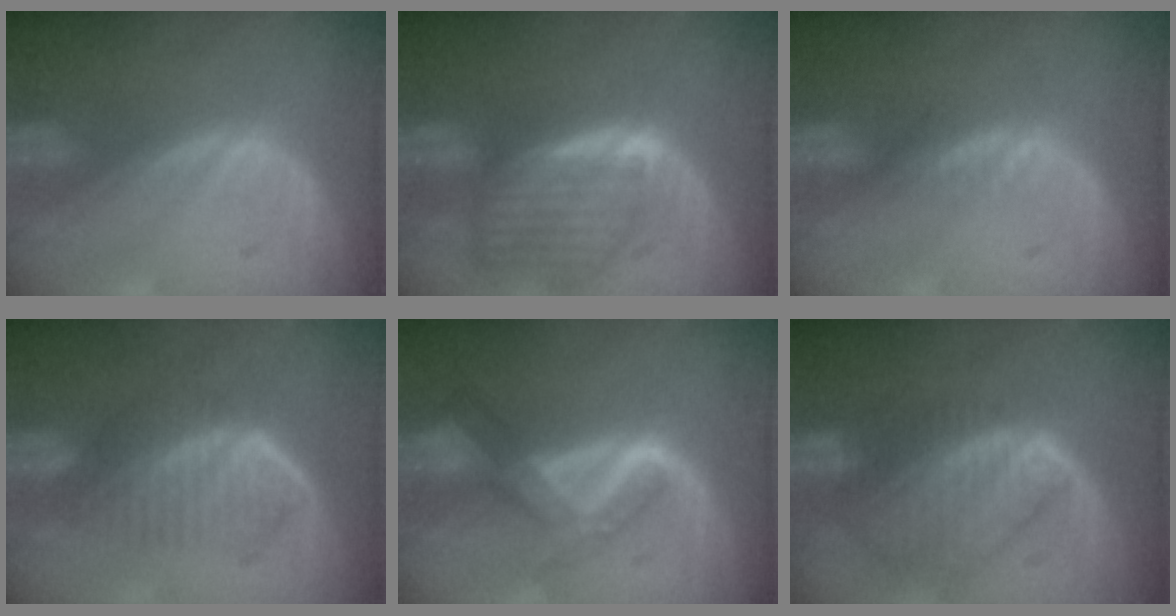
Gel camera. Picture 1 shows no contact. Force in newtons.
{"total": 7.9, "press": 7.1, "slide": 3.4}
{"total": 1.4, "press": 1.3, "slide": 0.2}
{"total": 7.0, "press": 6.1, "slide": 3.4}
{"total": 6.7, "press": 5.6, "slide": 3.6}
{"total": 9.2, "press": 7.9, "slide": 4.6}